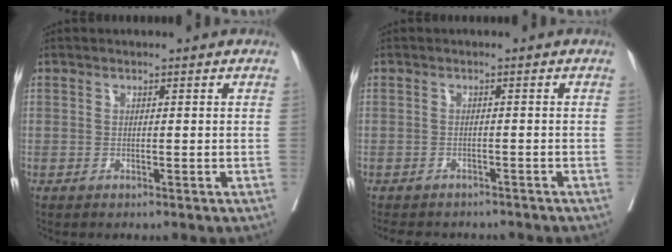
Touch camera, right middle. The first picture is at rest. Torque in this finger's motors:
{"motor_torque": [0.39, -0.35, -0.02, -0.02]}